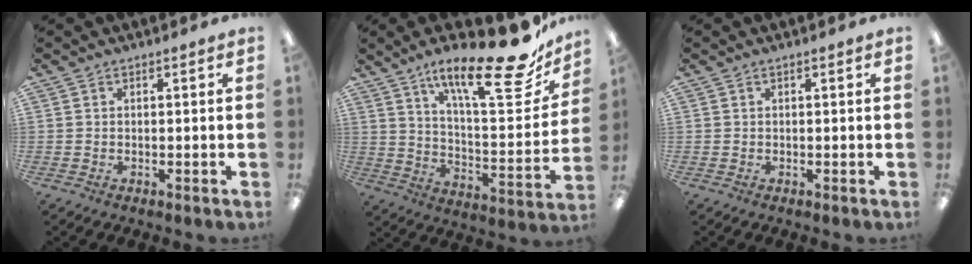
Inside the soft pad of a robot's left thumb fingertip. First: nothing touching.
{"total": 23.5, "force": [16.5, 5.8, 15.7], "torque": [-0.230, -0.116, 0.261]}
{"total": 0.0}